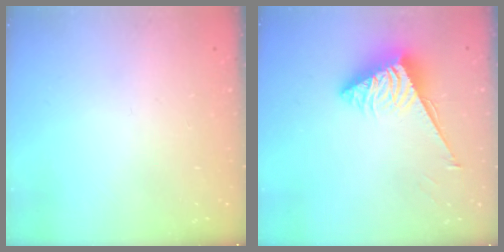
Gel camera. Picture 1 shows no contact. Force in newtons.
{"total": 4.1, "press": 4.1, "slide": 0.1}